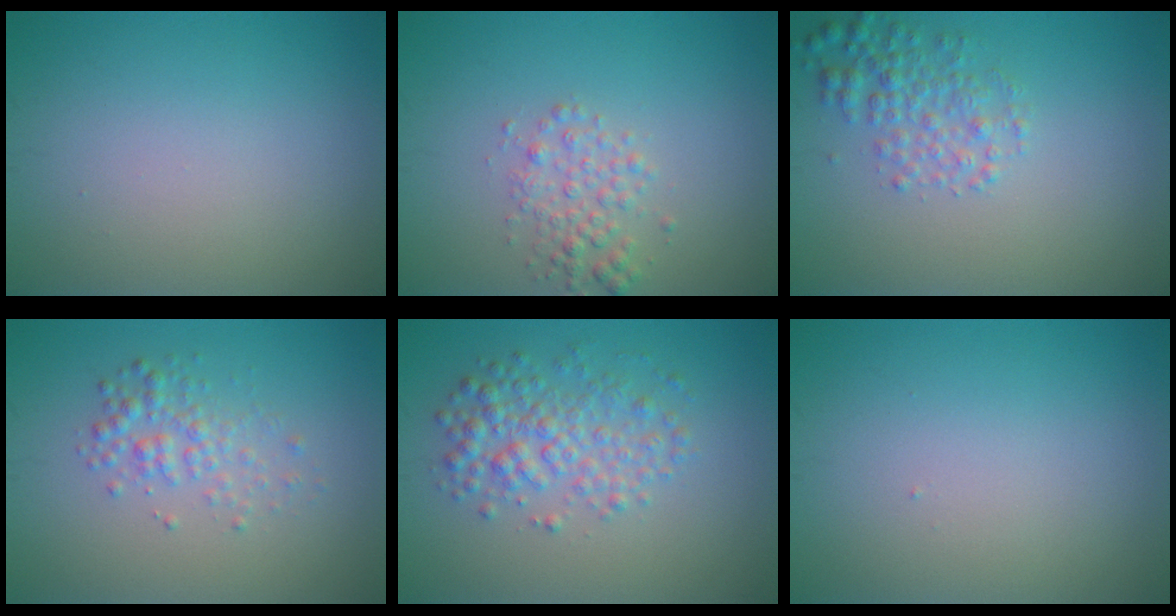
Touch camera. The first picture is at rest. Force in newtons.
{"total": 2.4, "press": 2.4, "slide": 0.1}
{"total": 2.9, "press": 2.9, "slide": 0.1}
{"total": 2.3, "press": 2.3, "slide": 0.1}
{"total": 3.8, "press": 3.8, "slide": 0.1}
{"total": 0.0}